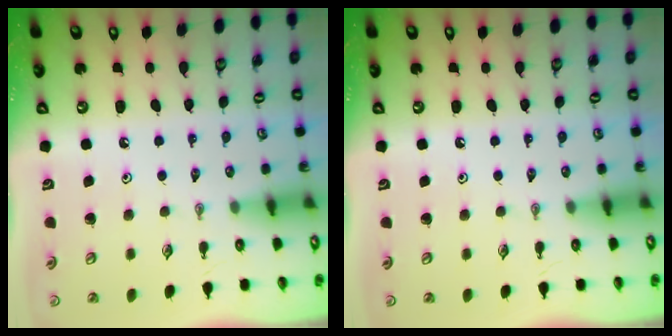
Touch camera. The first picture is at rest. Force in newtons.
{"total": 0.0}